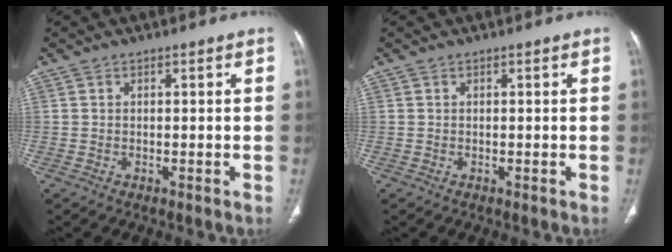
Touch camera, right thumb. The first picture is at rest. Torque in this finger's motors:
{"motor_torque": [0.06, 0.07, -0.02, -0.01, 0.02]}